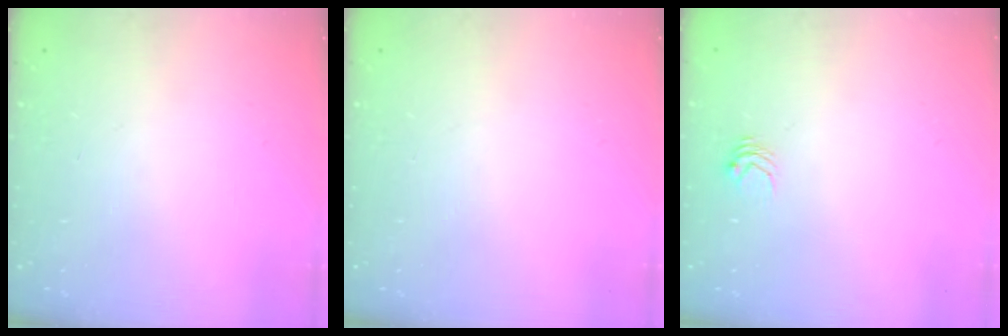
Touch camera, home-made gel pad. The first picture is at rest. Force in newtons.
{"total": 0.0}
{"total": 3.0, "press": 3.0, "slide": 0.4}